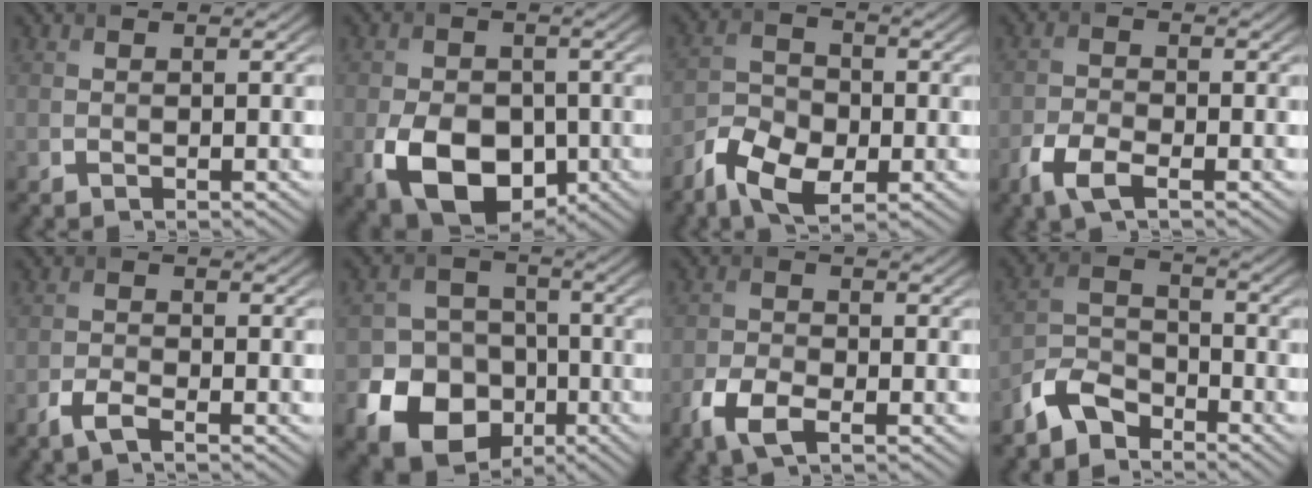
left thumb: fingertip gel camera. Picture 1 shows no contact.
{"total": 10.3, "force": [-3.2, 7.2, 6.7], "torque": [-0.138, -0.035, -0.053]}
{"total": 7.7, "force": [-4.3, 4.5, 4.5], "torque": [-0.099, -0.010, -0.088]}
{"total": 4.2, "force": [-2.4, 1.8, 2.9], "torque": [-0.068, -0.006, -0.056]}
{"total": 2.4, "force": [-1.7, 0.7, 1.6], "torque": [-0.041, -0.002, -0.039]}
{"total": 13.9, "force": [-5.9, 11.5, 5.1], "torque": [-0.117, -0.057, -0.116]}
{"total": 4.8, "force": [-2.6, 2.4, 3.2], "torque": [-0.075, -0.008, -0.058]}
{"total": 6.0, "force": [-4.8, 2.7, 2.4], "torque": [-0.054, -0.002, -0.116]}